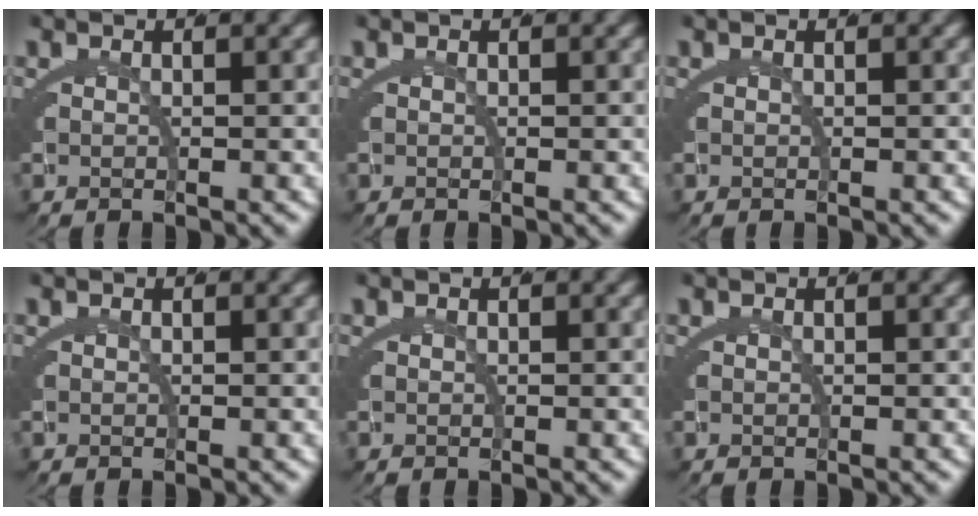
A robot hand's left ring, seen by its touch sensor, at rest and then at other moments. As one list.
[{"total": 0.0}, {"total": 0.0}, {"total": 0.0}, {"total": 0.0}, {"total": 0.0}]